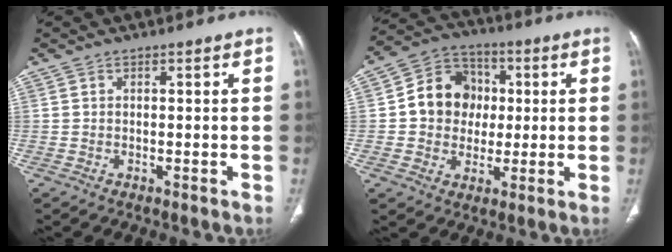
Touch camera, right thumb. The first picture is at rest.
{"total": 11.8, "force": [0.8, 10.3, 5.6], "torque": [-0.053, 0.017, 0.008]}